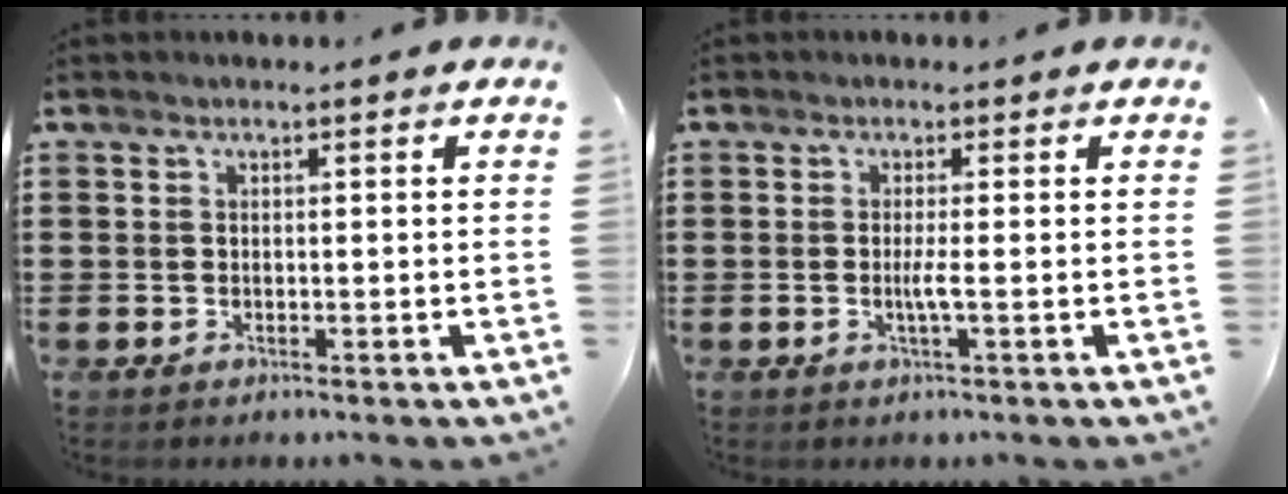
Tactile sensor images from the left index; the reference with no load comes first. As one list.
[{"total": 2.3, "force": [-0.3, -0.3, 2.2], "torque": [-0.047, -0.009, -0.010]}]